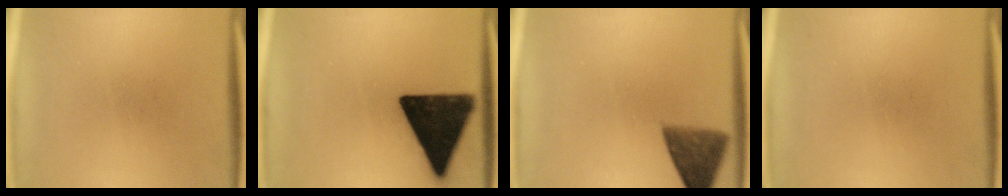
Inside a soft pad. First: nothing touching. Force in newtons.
{"total": 17.8}
{"total": 7.2}
{"total": 0.0}